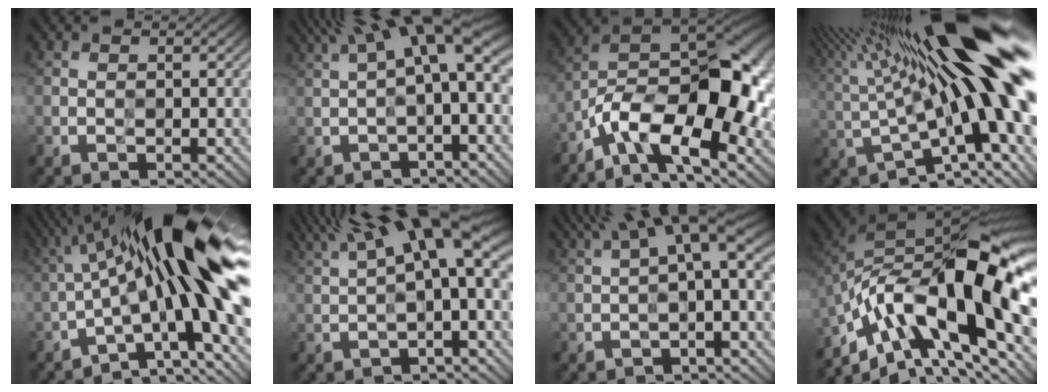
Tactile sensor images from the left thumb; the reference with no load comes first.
{"total": 10.2, "force": [3.3, 2.7, 9.3], "torque": [-0.153, 0.030, 0.055]}
{"total": 17.3, "force": [-6.4, 7.6, 14.2], "torque": [-0.232, -0.003, -0.120]}
{"total": 22.5, "force": [6.0, 5.5, 21.0], "torque": [-0.320, 0.020, 0.107]}
{"total": 19.4, "force": [0.0, 5.0, 18.8], "torque": [-0.260, 0.031, -0.015]}
{"total": 12.6, "force": [5.1, 3.3, 11.0], "torque": [-0.190, 0.022, 0.091]}
{"total": 8.8, "force": [2.8, 2.3, 8.0], "torque": [-0.131, 0.028, 0.049]}
{"total": 18.6, "force": [-5.4, 8.2, 15.8], "torque": [-0.277, 0.009, -0.106]}